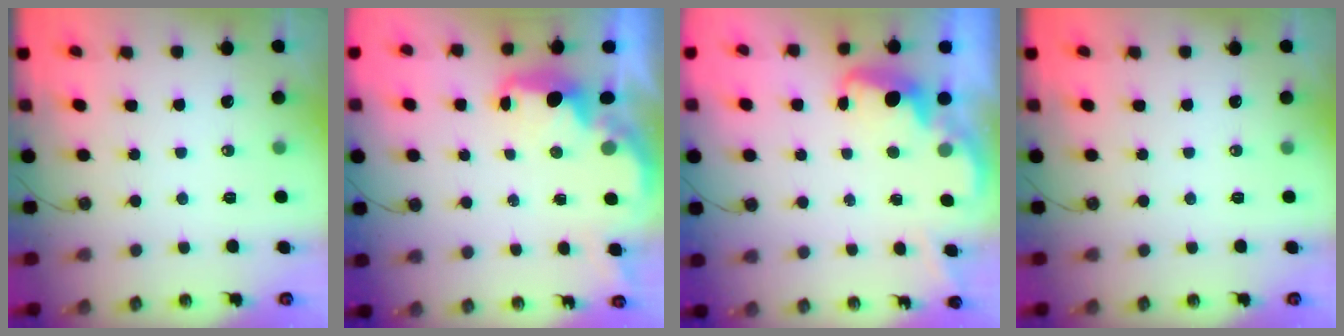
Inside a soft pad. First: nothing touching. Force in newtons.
{"total": 3.0, "press": 2.9, "slide": 0.6}
{"total": 2.7, "press": 2.6, "slide": 0.8}
{"total": 0.0}